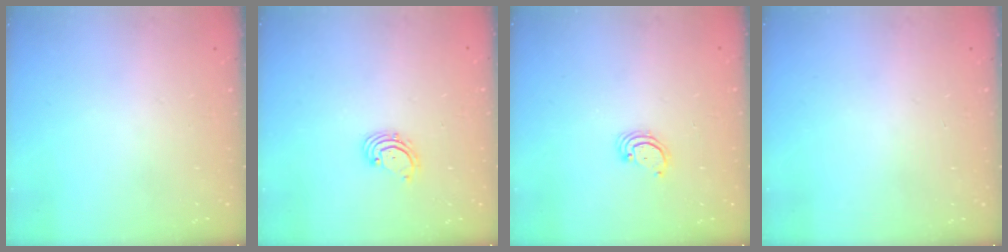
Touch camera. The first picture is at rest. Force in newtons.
{"total": 2.2, "press": 2.1, "slide": 0.7}
{"total": 2.3, "press": 2.3, "slide": 0.2}
{"total": 0.0}